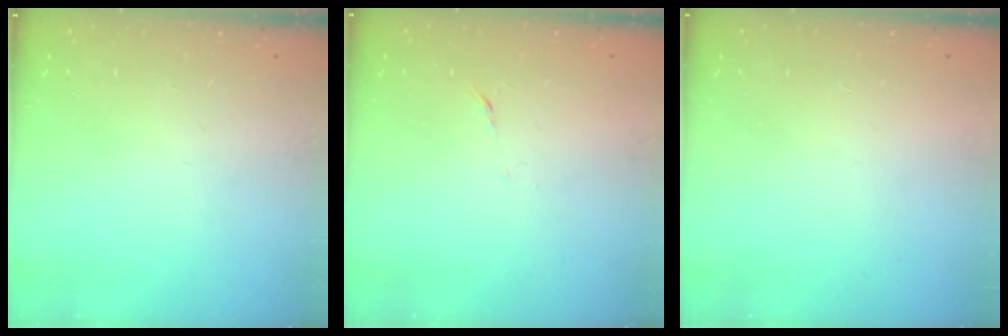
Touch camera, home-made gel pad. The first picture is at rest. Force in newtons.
{"total": 4.4, "press": 4.3, "slide": 0.8}
{"total": 1.5, "press": 1.5, "slide": 0.1}